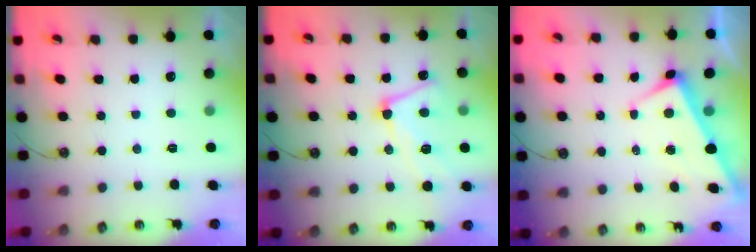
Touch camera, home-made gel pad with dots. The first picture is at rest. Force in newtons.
{"total": 8.1, "press": 8.0, "slide": 1.3}
{"total": 2.8, "press": 2.7, "slide": 0.6}